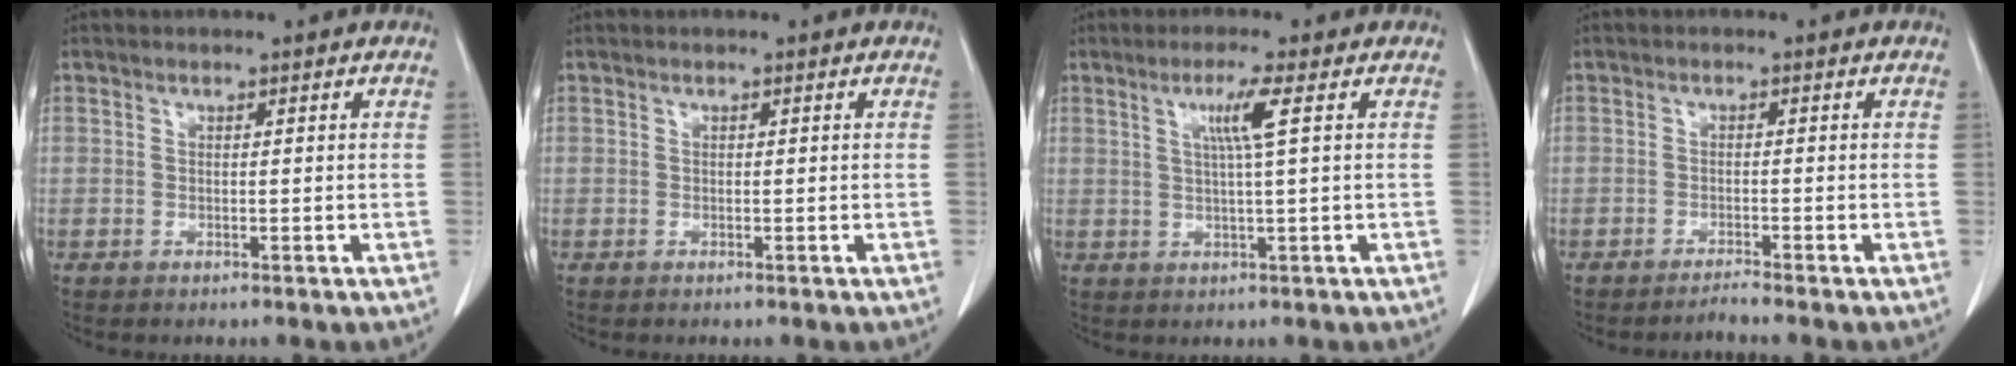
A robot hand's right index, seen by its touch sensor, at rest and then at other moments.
{"total": 0.0}
{"total": 4.2, "force": [1.3, -0.9, 3.8], "torque": [-0.075, -0.001, 0.025]}
{"total": 1.5, "force": [-1.4, -0.6, 0.2], "torque": [-0.002, -0.003, -0.024]}